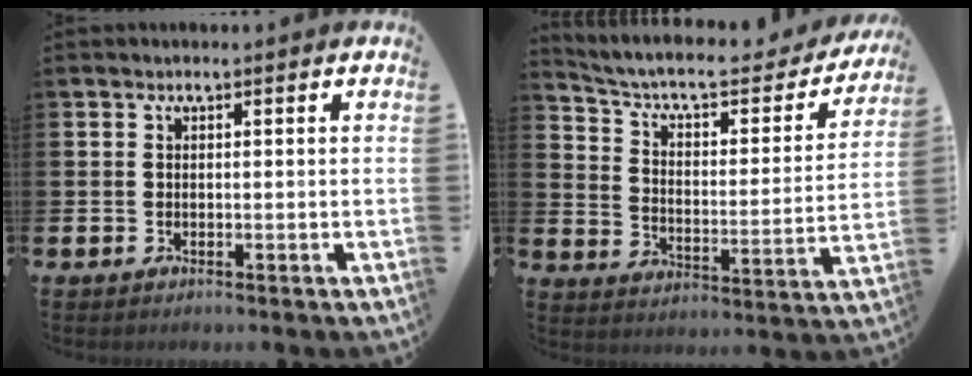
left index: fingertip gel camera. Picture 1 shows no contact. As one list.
[{"total": 7.7, "force": [6.5, 2.4, 3.4], "torque": [-0.093, -0.046, 0.106]}]